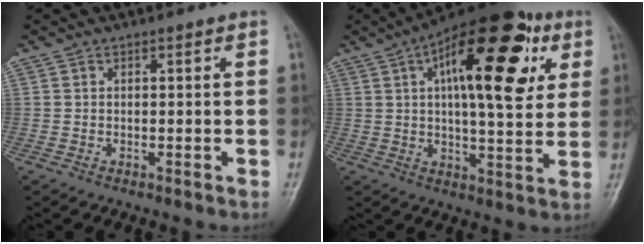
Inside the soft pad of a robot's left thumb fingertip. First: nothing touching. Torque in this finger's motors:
{"motor_torque": [0.79, 0.90, 2.15, -0.62, 0.28]}